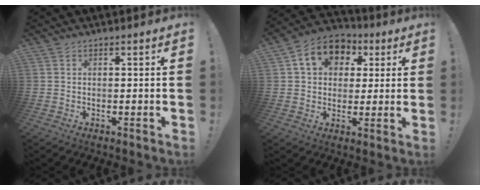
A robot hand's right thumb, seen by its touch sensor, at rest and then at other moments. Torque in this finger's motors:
{"motor_torque": [1.25, 1.99, 0.90, 0.13, 0.03]}